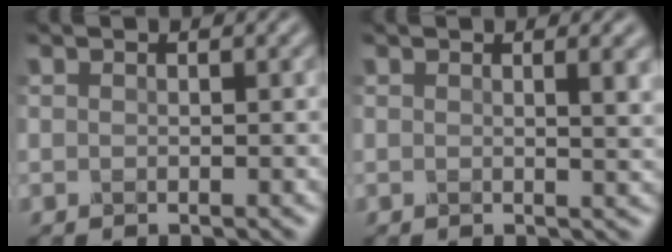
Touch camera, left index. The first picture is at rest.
{"total": 2.5, "force": [0.8, 0.8, 2.3], "torque": [-0.017, 0.003, 0.007]}